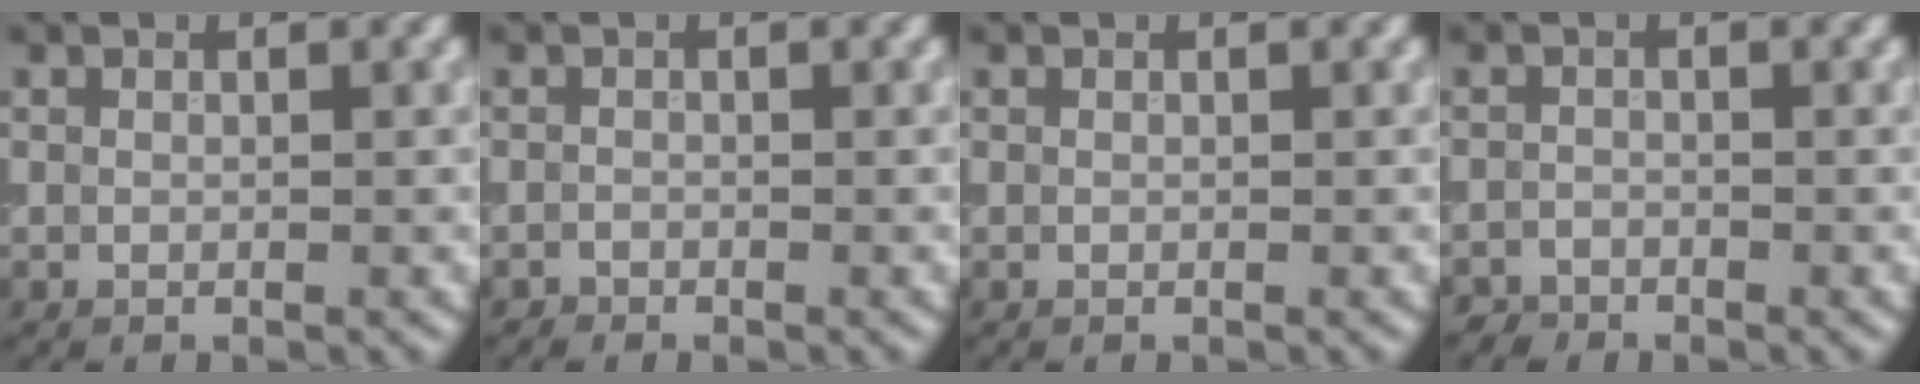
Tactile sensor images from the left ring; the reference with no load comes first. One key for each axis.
{"total": 0.5, "fx": -0.5, "fy": 0.2, "fz": -0.1, "tx": 0.004, "ty": -0.001, "tz": -0.011}
{"total": 0.0}
{"total": 1.3, "fx": -1.2, "fy": 0.4, "fz": -0.2, "tx": 0.008, "ty": 0.002, "tz": -0.025}